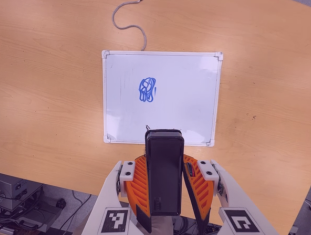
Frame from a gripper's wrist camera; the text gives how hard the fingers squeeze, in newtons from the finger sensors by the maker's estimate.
{"total": 5.8, "left": 4.8, "right": 6.7}